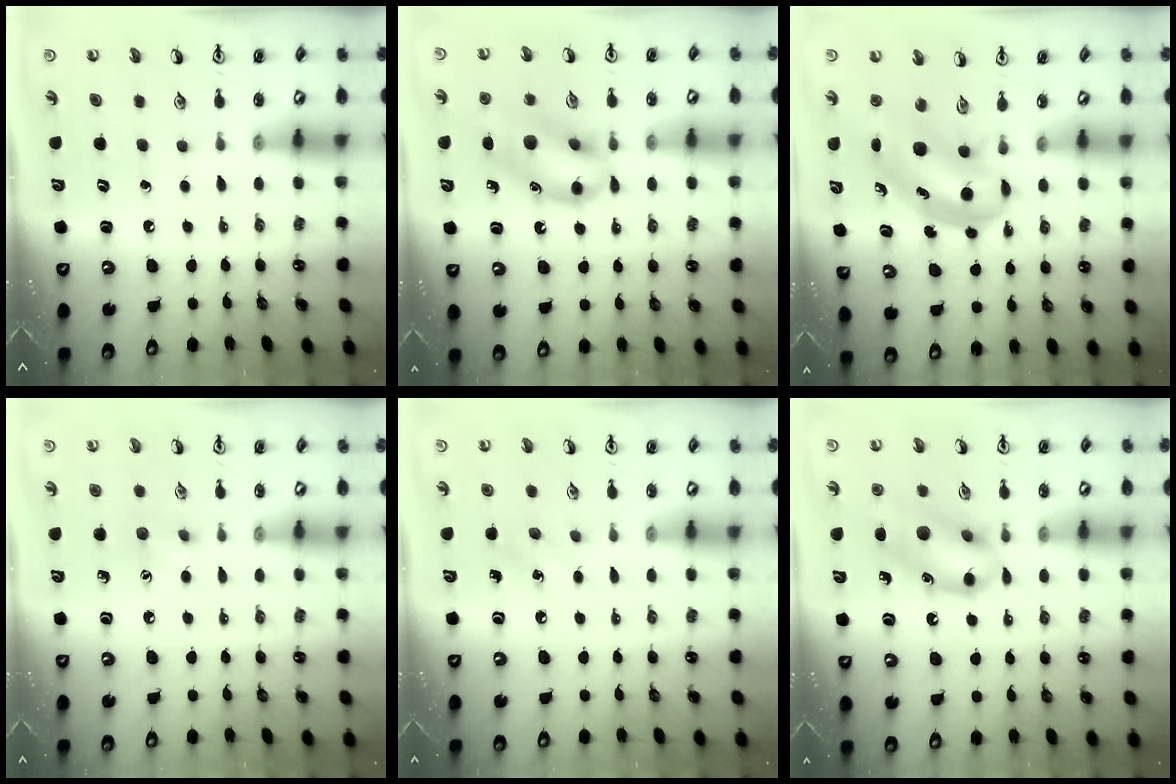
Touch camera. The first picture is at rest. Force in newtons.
{"total": 13.8, "press": 13.4, "slide": 3.2}
{"total": 4.7, "press": 4.6, "slide": 0.3}
{"total": 4.7, "press": 4.5, "slide": 1.3}
{"total": 4.9, "press": 4.6, "slide": 1.7}
{"total": 13.3, "press": 13.2, "slide": 1.7}